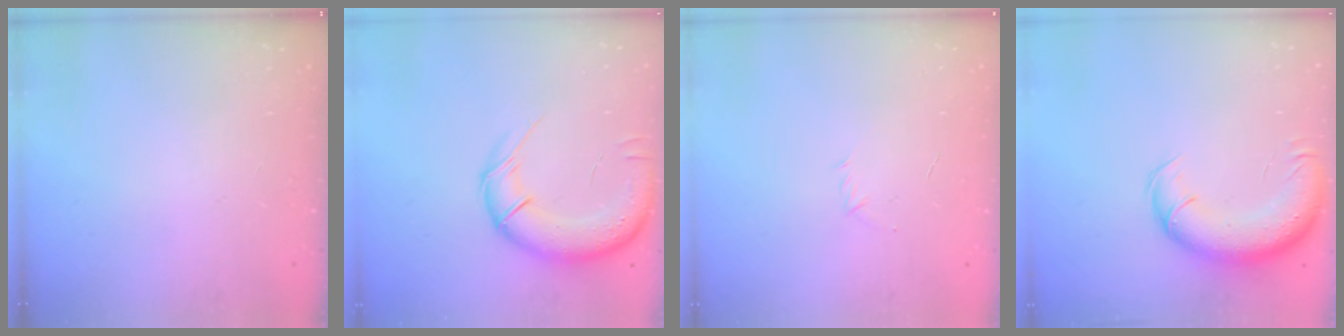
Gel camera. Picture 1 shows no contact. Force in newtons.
{"total": 15.8, "press": 15.3, "slide": 4.0}
{"total": 2.9, "press": 2.8, "slide": 0.7}
{"total": 13.8, "press": 13.2, "slide": 4.1}